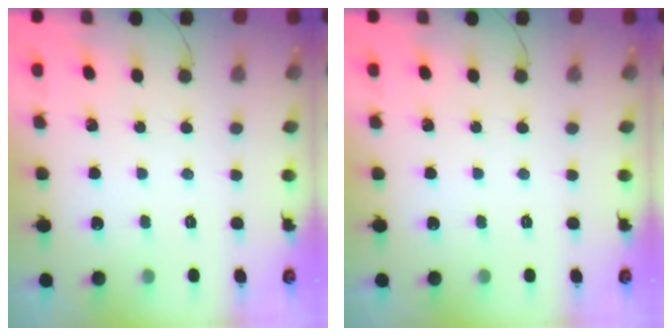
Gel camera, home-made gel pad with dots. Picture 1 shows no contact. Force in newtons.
{"total": 0.0}